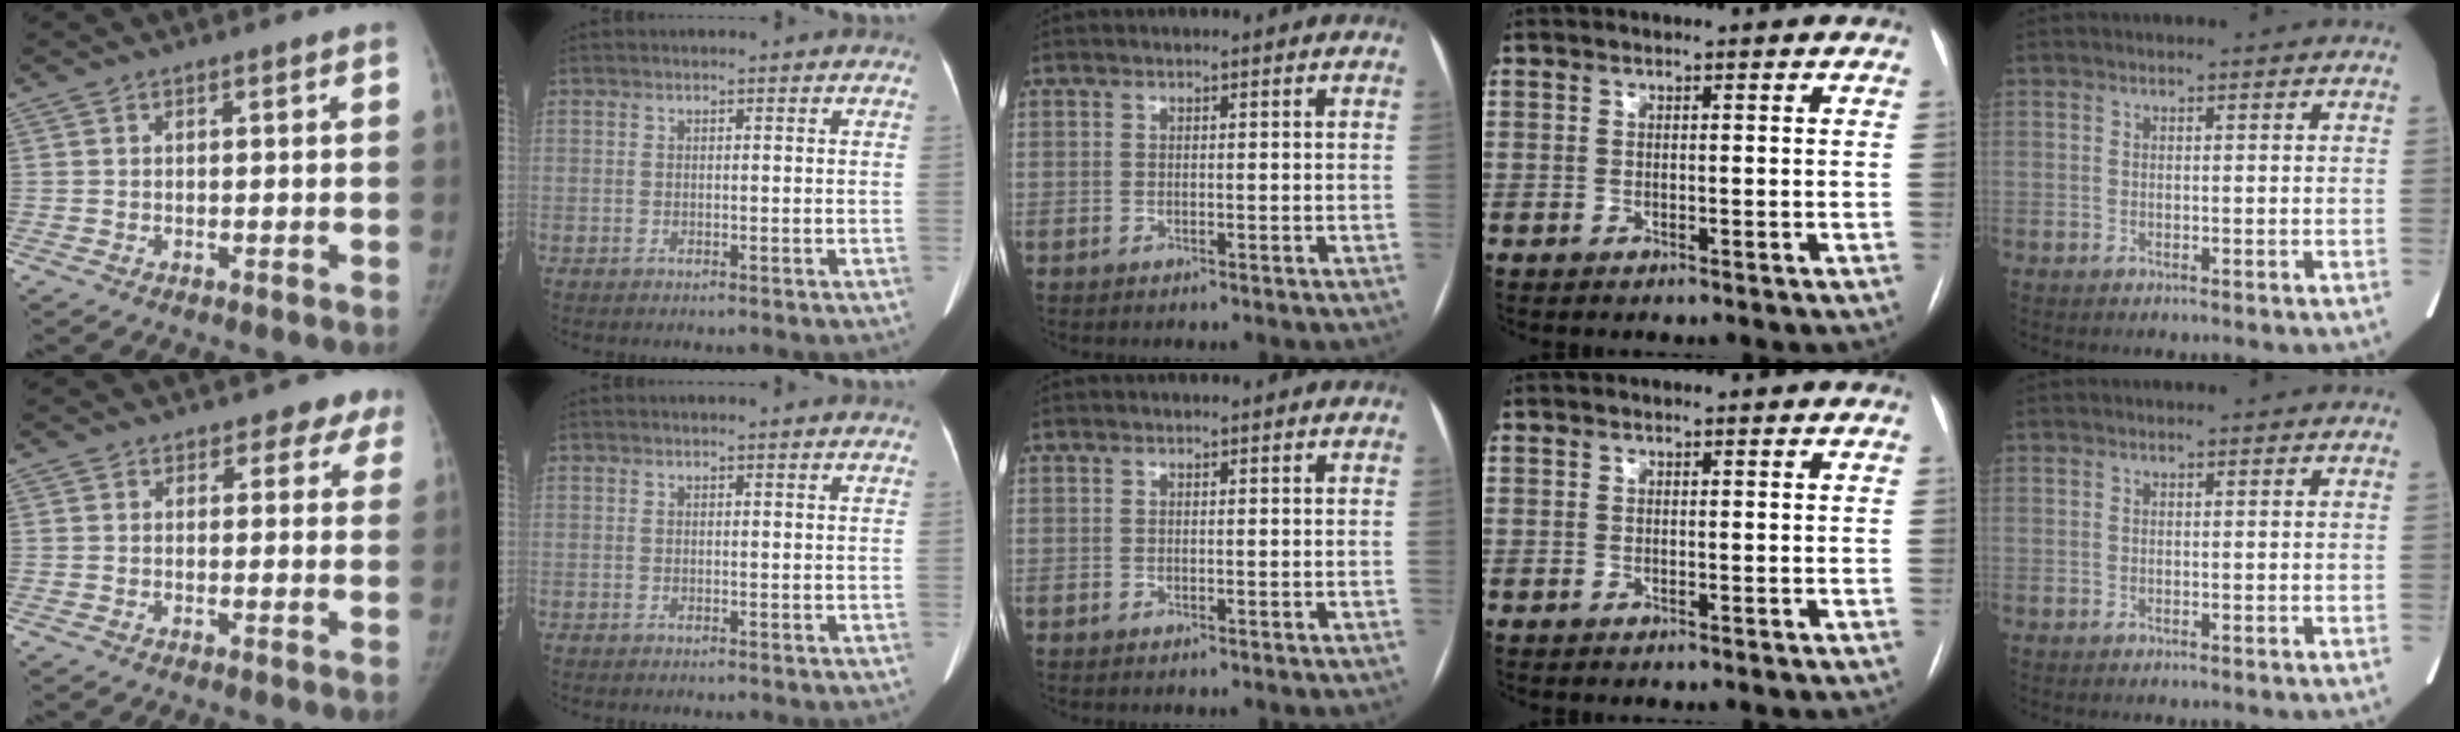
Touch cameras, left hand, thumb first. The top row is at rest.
{"thumb": {"total": 4.4, "force": [3.2, 2.9, 0.9], "torque": [0.029, -0.014, 0.021]}, "index": {"total": 1.1, "force": [1.1, 0.0, 0.2], "torque": [-0.012, 0.004, 0.009]}}